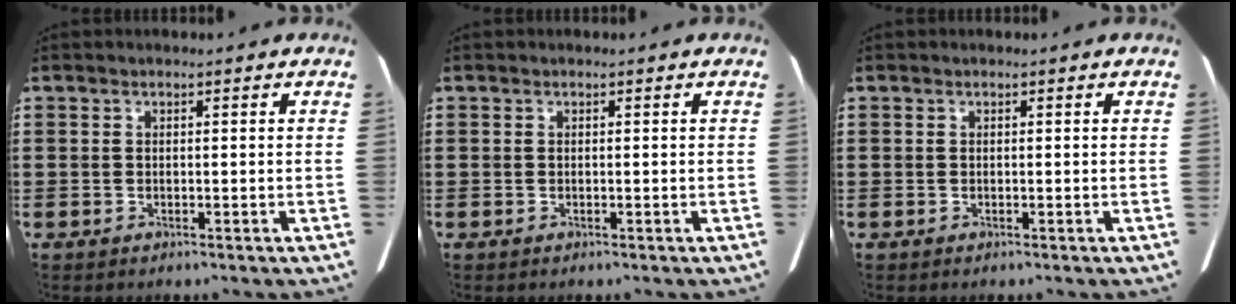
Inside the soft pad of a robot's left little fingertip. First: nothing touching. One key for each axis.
{"total": 0.0}
{"total": 0.0}